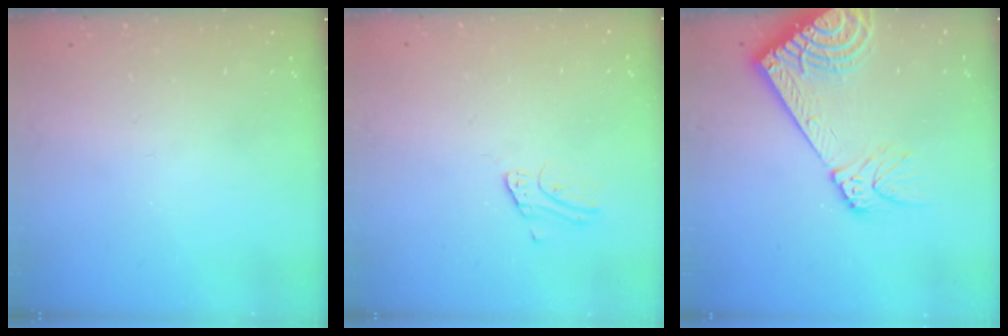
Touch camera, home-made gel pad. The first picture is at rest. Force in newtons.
{"total": 2.5, "press": 2.5, "slide": 0.2}
{"total": 17.2, "press": 16.8, "slide": 3.7}